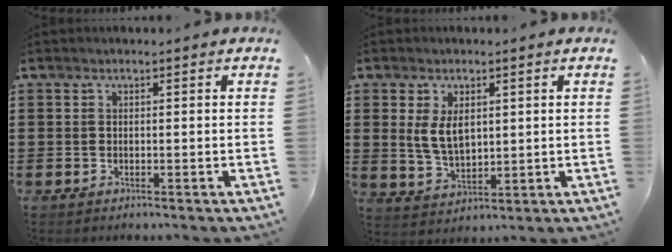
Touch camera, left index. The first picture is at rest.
{"total": 5.0, "force": [1.5, 2.9, 3.8], "torque": [-0.080, 0.000, 0.023]}